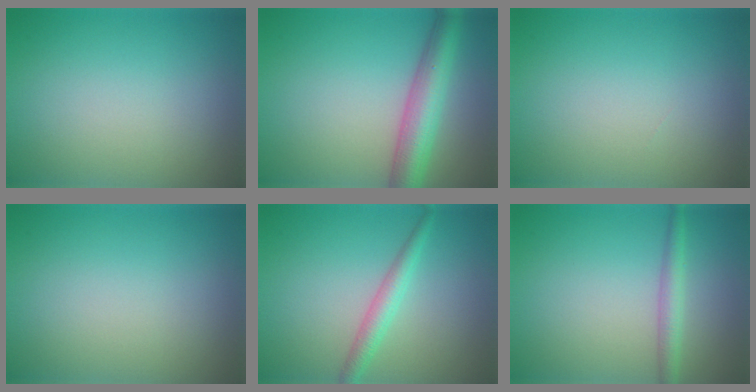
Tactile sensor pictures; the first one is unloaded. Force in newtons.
{"total": 5.3, "press": 5.3, "slide": 0.1}
{"total": 0.0}
{"total": 0.0}
{"total": 2.3, "press": 2.3, "slide": 0.0}
{"total": 2.2, "press": 2.2, "slide": 0.1}